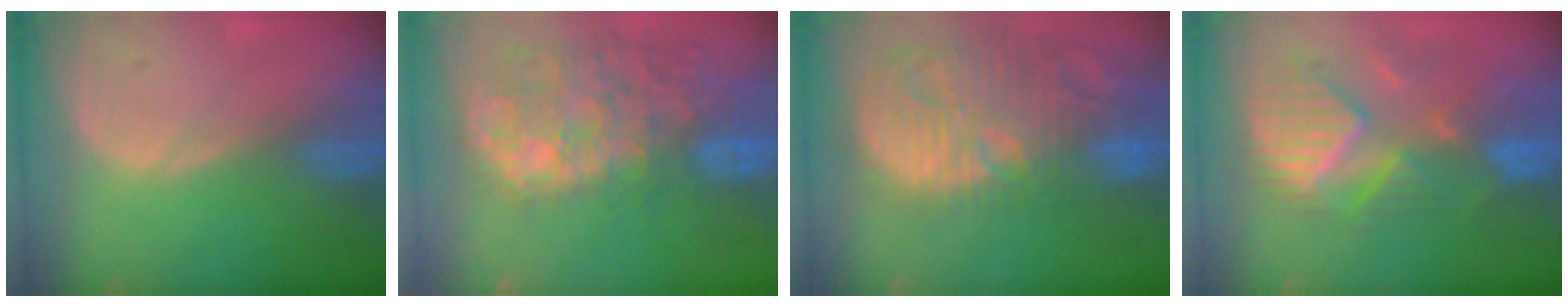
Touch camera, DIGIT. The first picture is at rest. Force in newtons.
{"total": 13.6, "press": 11.5, "slide": 7.2}
{"total": 15.3, "press": 13.3, "slide": 7.5}
{"total": 10.2, "press": 9.5, "slide": 3.7}